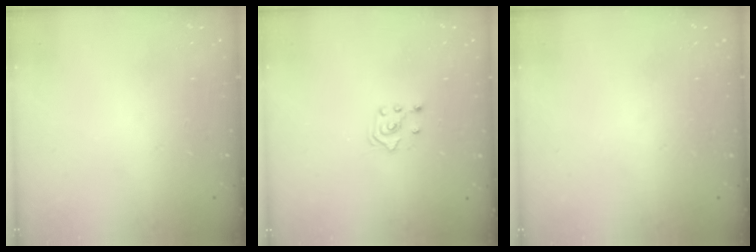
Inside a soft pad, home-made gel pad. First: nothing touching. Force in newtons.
{"total": 3.2, "press": 3.1, "slide": 0.9}
{"total": 0.0}